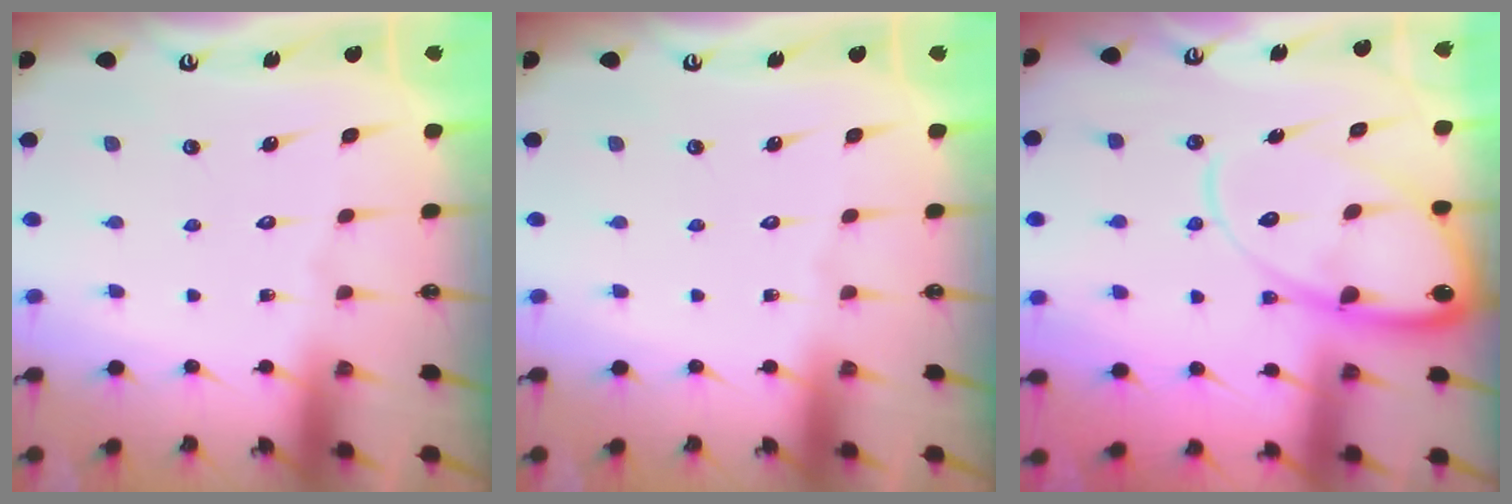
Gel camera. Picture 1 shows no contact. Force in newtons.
{"total": 0.0}
{"total": 15.2, "press": 15.2, "slide": 1.5}